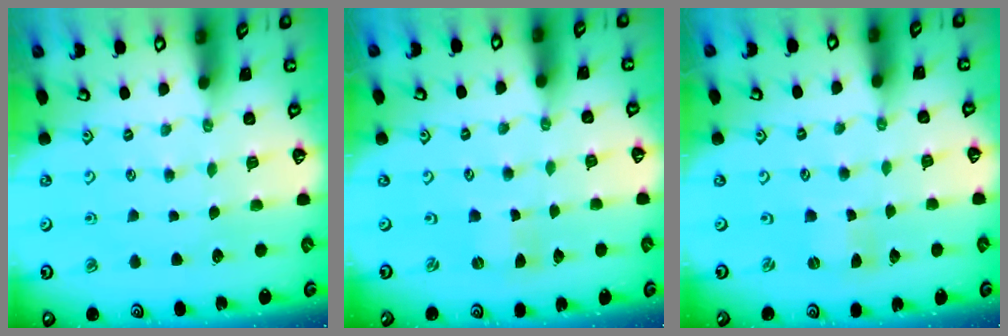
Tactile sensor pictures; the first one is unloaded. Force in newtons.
{"total": 0.0}
{"total": 0.0}